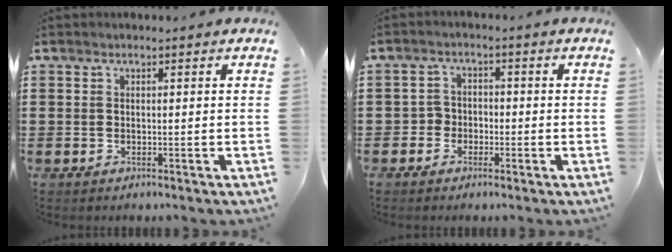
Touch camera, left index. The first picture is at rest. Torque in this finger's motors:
{"motor_torque": [-0.57, 0.81, -0.04, -0.01]}